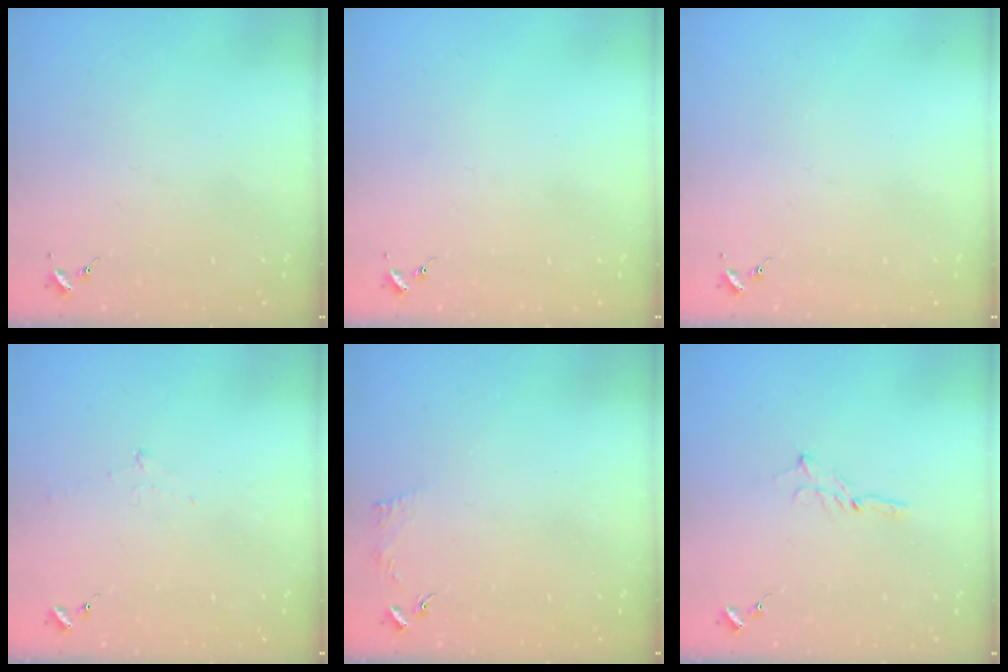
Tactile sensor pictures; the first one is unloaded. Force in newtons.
{"total": 0.0}
{"total": 0.0}
{"total": 6.7, "press": 6.7, "slide": 0.7}
{"total": 3.4, "press": 3.3, "slide": 0.5}
{"total": 2.3, "press": 2.3, "slide": 0.2}